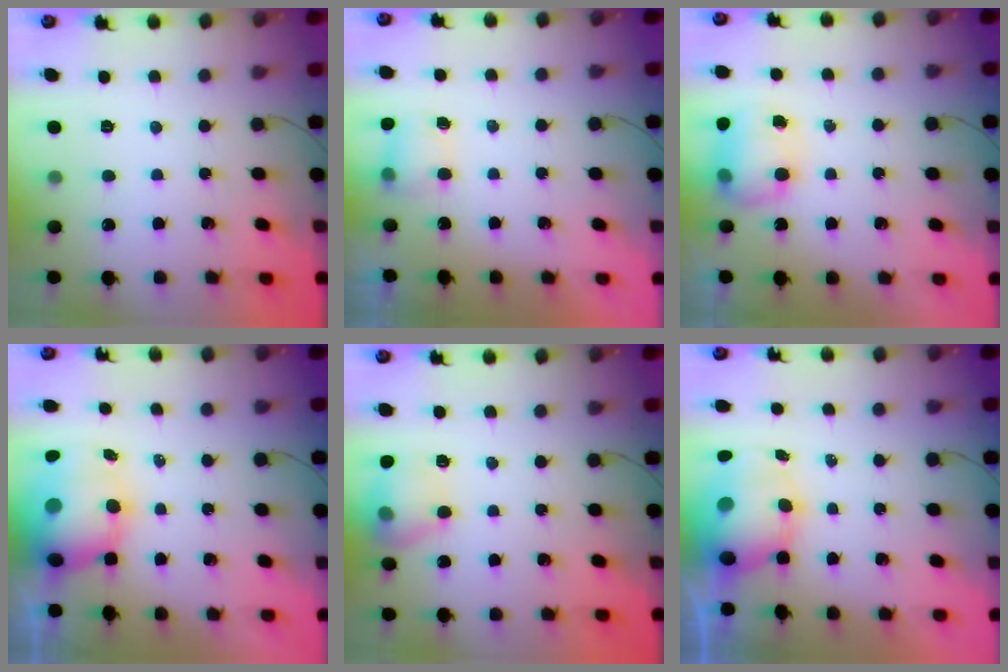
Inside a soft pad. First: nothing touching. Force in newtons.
{"total": 4.3, "press": 4.2, "slide": 0.7}
{"total": 8.0, "press": 8.0, "slide": 0.6}
{"total": 11.2, "press": 10.9, "slide": 2.4}
{"total": 13.3, "press": 13.2, "slide": 1.0}
{"total": 8.4, "press": 8.2, "slide": 2.0}